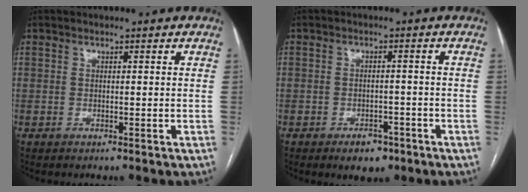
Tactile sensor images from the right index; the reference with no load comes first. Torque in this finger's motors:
{"motor_torque": [-0.08, -0.02, -0.16, -0.09]}